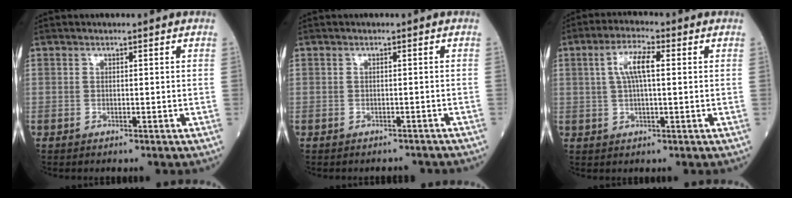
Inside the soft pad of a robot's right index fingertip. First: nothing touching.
{"total": 2.8, "force": [-2.5, 1.1, 0.3], "torque": [-0.002, 0.001, -0.032]}
{"total": 5.9, "force": [1.3, 1.3, 5.6], "torque": [-0.112, 0.014, 0.025]}